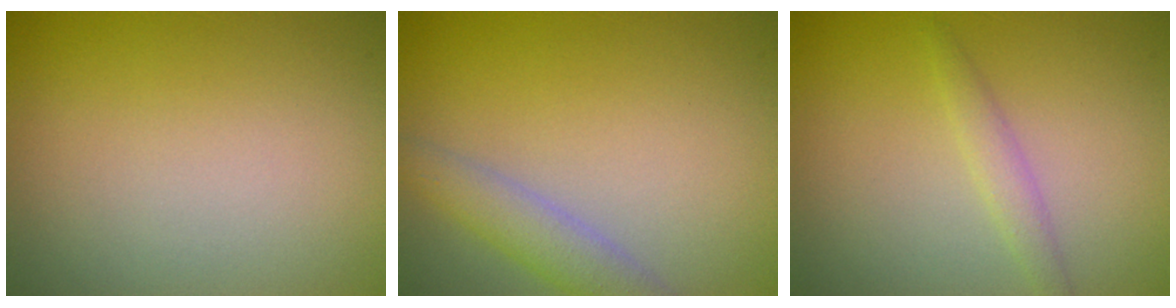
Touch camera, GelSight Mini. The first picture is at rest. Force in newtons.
{"total": 2.9, "press": 2.9, "slide": 0.1}
{"total": 1.4, "press": 1.4, "slide": 0.1}